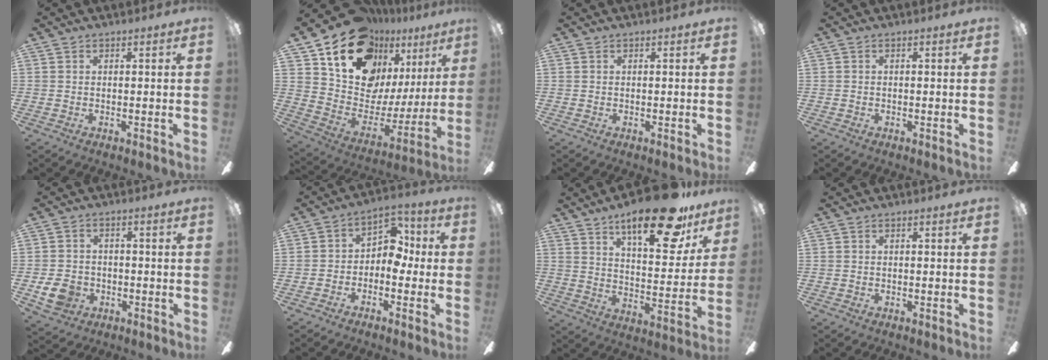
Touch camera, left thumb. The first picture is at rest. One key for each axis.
{"total": 19.1, "fx": 12.8, "fy": 11.8, "fz": 7.9, "tx": -0.138, "ty": -0.091, "tz": 0.241}
{"total": 0.0}
{"total": 0.0}
{"total": 7.0, "fx": -2.5, "fy": 5.6, "fz": 3.4, "tx": -0.080, "ty": 0.012, "tz": -0.047}
{"total": 6.8, "fx": -0.8, "fy": 5.6, "fz": 3.8, "tx": -0.049, "ty": 0.017, "tz": -0.016}
{"total": 21.3, "fx": 14.7, "fy": 6.9, "fz": 13.8, "tx": -0.203, "ty": -0.083, "tz": 0.235}
{"total": 0.0}